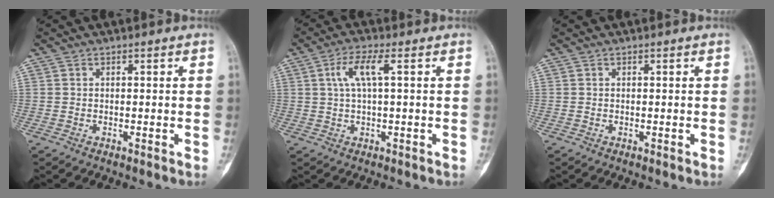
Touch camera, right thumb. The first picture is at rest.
{"total": 5.2, "force": [1.4, 1.1, 4.9], "torque": [-0.113, 0.014, 0.030]}
{"total": 0.0}